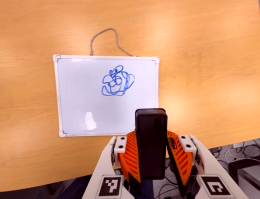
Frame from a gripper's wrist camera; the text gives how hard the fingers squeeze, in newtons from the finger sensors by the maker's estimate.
{"total": 5.6, "left": 5.5, "right": 5.6}